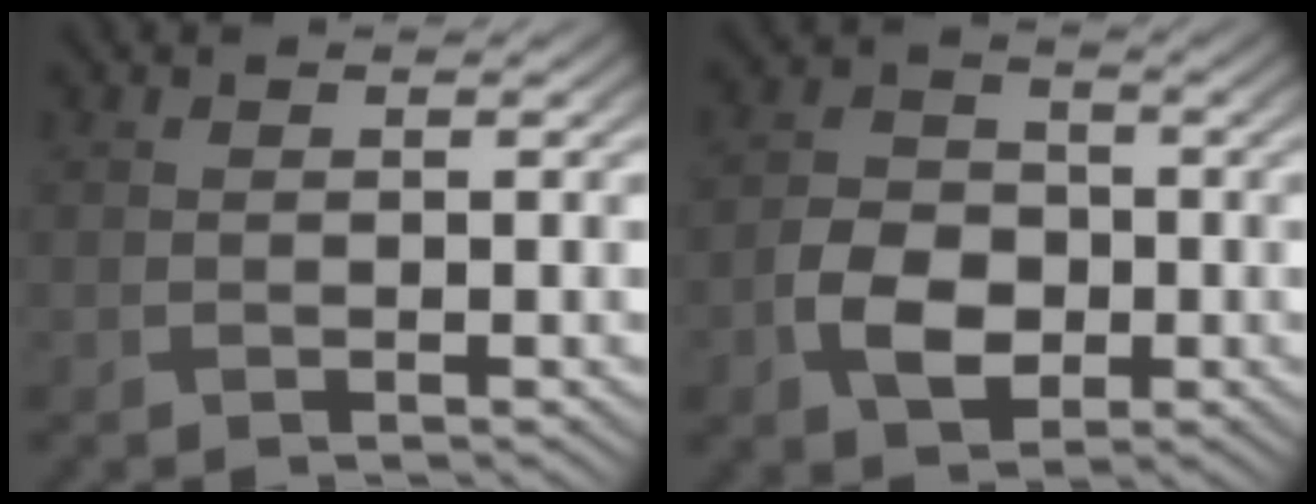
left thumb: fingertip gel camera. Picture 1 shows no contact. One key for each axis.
{"total": 6.1, "fx": -2.1, "fy": 4.4, "fz": 3.6, "tx": -0.079, "ty": -0.005, "tz": -0.045}